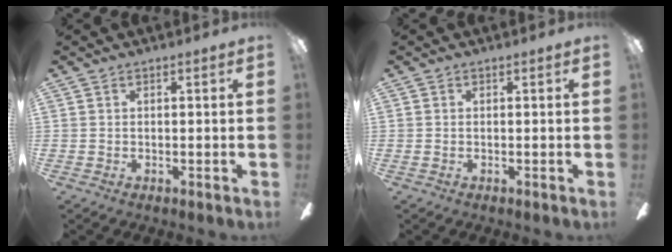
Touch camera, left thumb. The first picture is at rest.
{"total": 0.0}